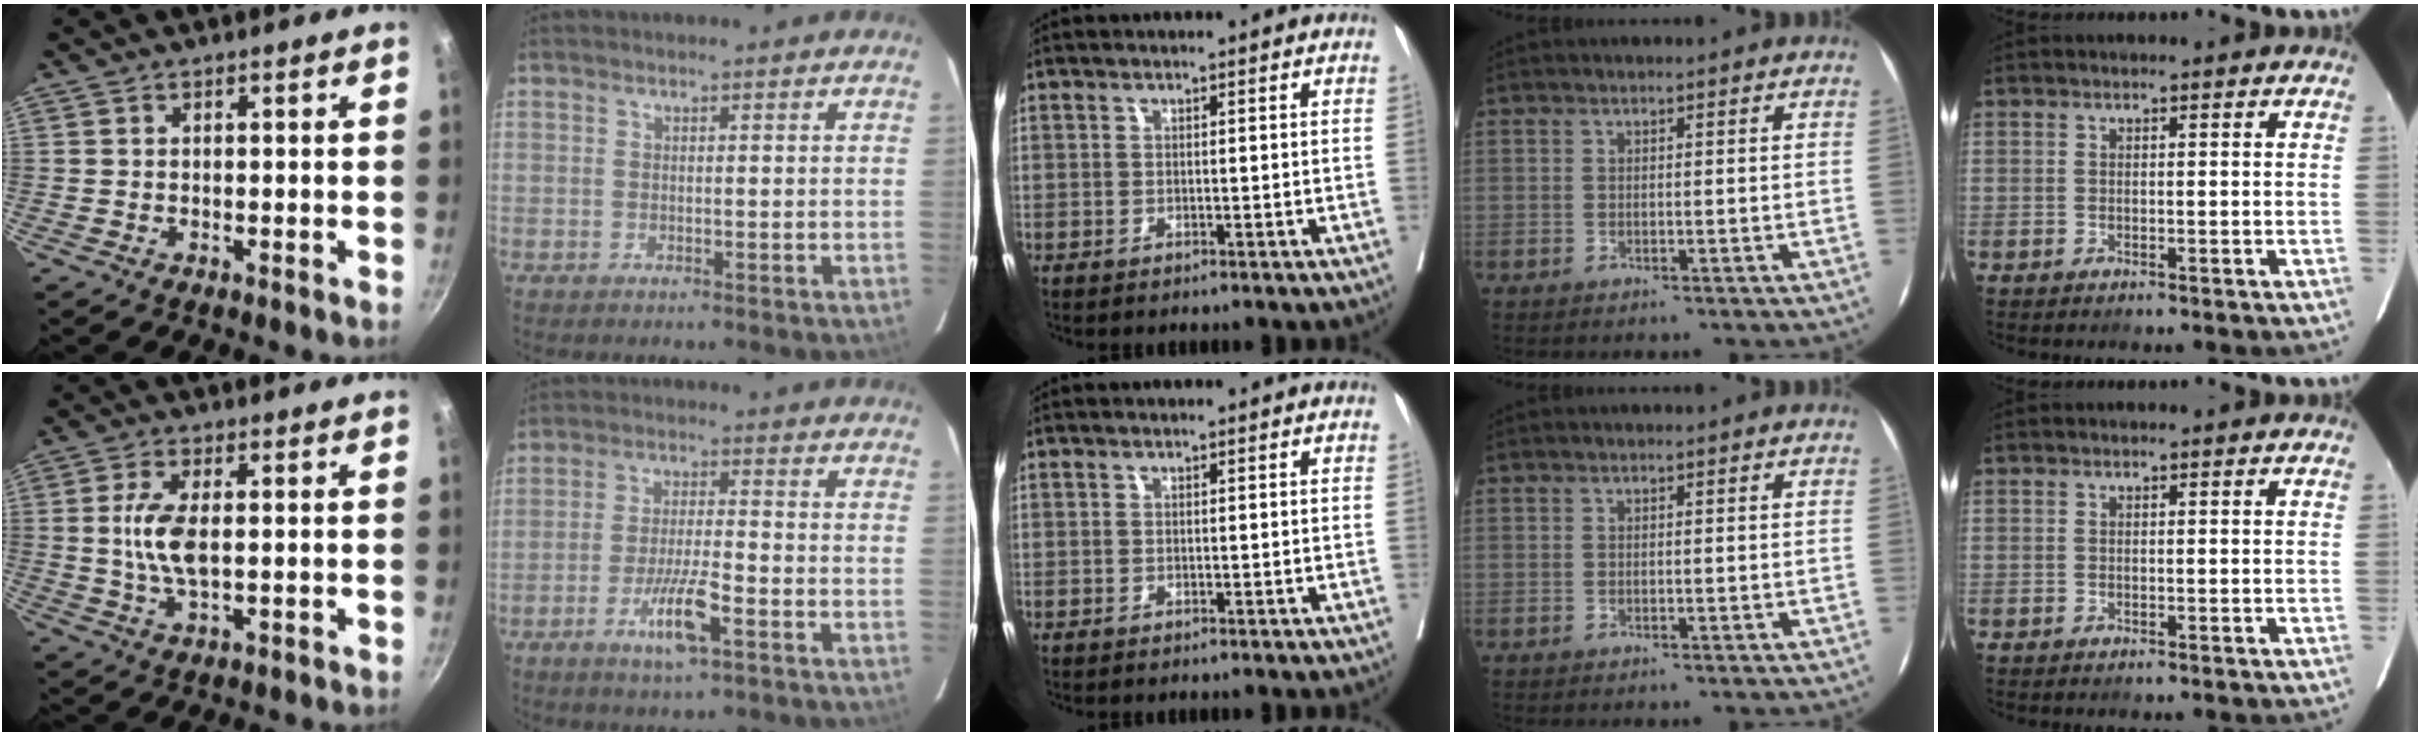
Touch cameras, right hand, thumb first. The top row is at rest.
{"thumb": {"total": 7.5, "force": [0.4, 3.2, 6.8], "torque": [-0.148, -0.006, 0.008]}, "index": {"total": 7.5, "force": [-3.7, 0.6, 6.5], "torque": [-0.125, -0.011, -0.063]}}